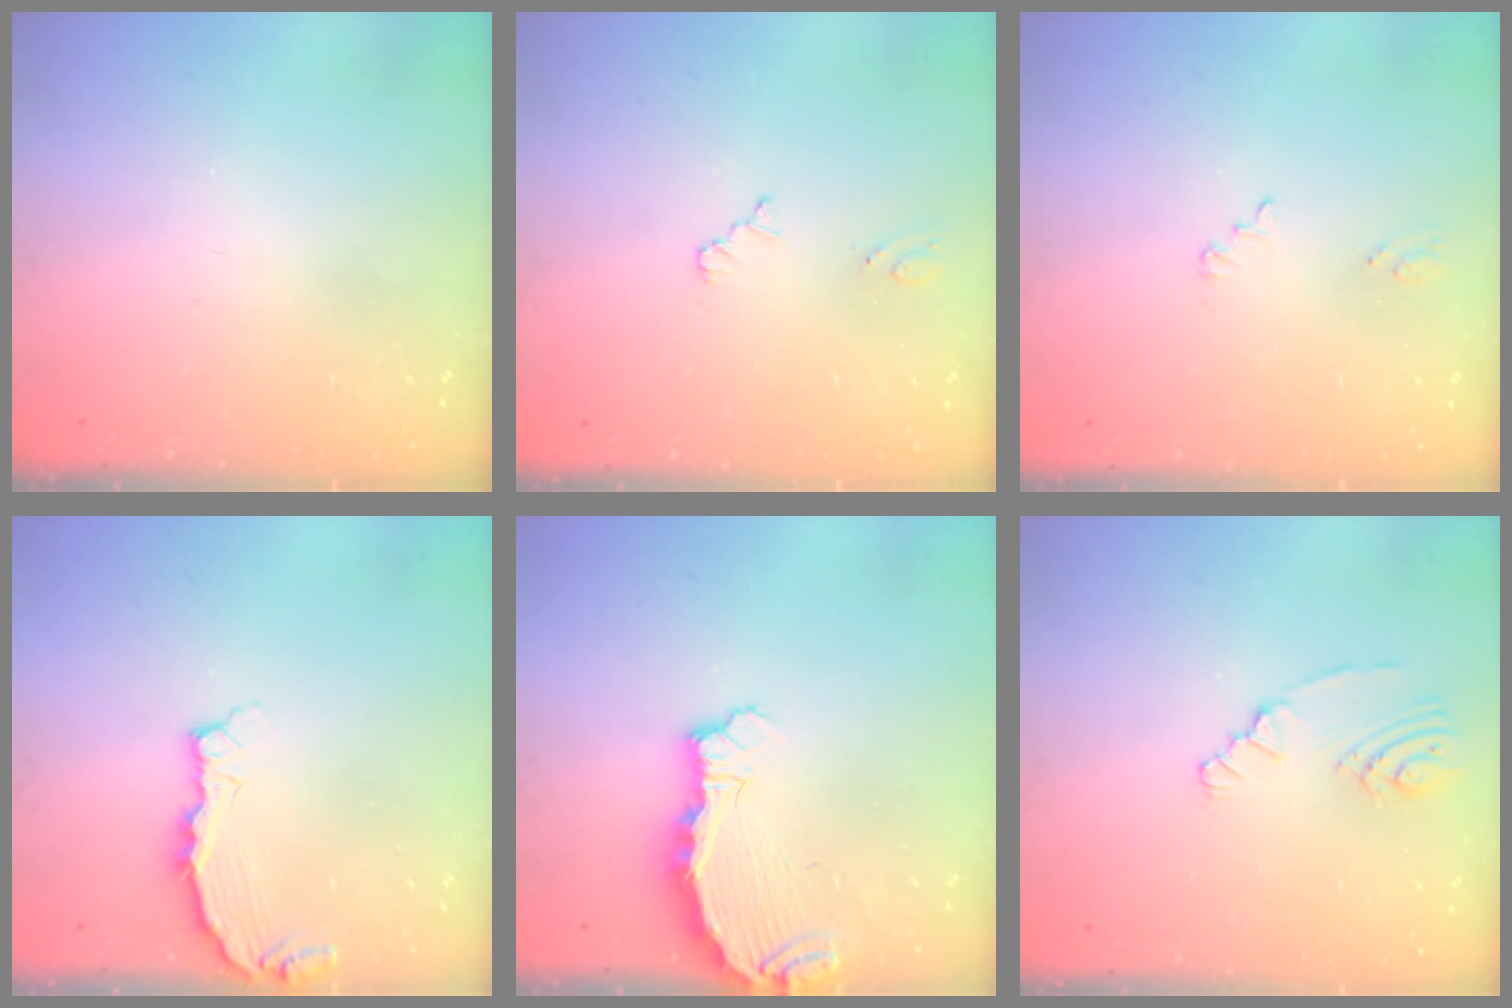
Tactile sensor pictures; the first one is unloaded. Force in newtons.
{"total": 2.5, "press": 2.5, "slide": 0.4}
{"total": 1.2, "press": 1.2, "slide": 0.1}
{"total": 3.4, "press": 3.4, "slide": 0.4}
{"total": 4.4, "press": 4.4, "slide": 0.4}
{"total": 3.0, "press": 3.0, "slide": 0.4}